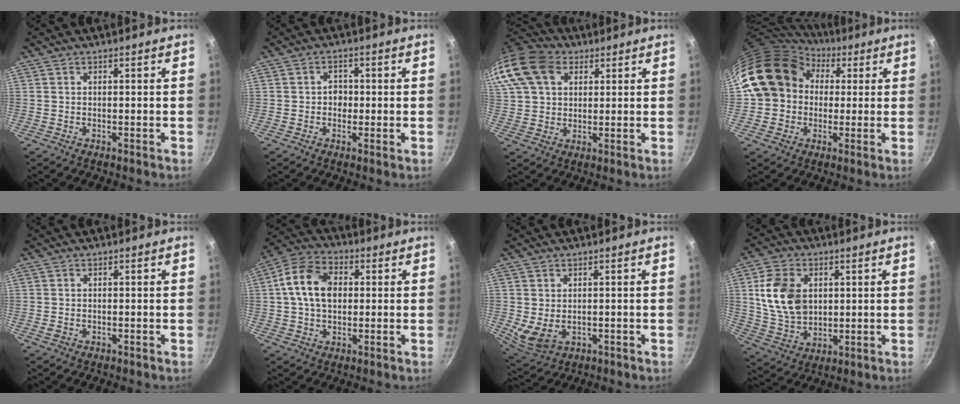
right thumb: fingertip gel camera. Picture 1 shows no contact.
{"total": 2.8, "force": [-0.2, 2.4, 1.5], "torque": [-0.009, 0.002, -0.007]}
{"total": 19.4, "force": [7.6, 14.2, 10.7], "torque": [-0.248, 0.032, 0.133]}
{"total": 15.4, "force": [3.1, 13.2, 7.3], "torque": [-0.104, 0.033, 0.046]}
{"total": 1.1, "force": [-0.4, 0.9, 0.5], "torque": [-0.009, 0.000, -0.008]}
{"total": 11.6, "force": [1.4, 8.2, 8.1], "torque": [-0.128, 0.017, 0.011]}
{"total": 5.6, "force": [-0.2, 4.0, 3.9], "torque": [-0.066, -0.014, 0.012]}
{"total": 13.1, "force": [2.5, 9.6, 8.6], "torque": [-0.141, -0.013, 0.055]}